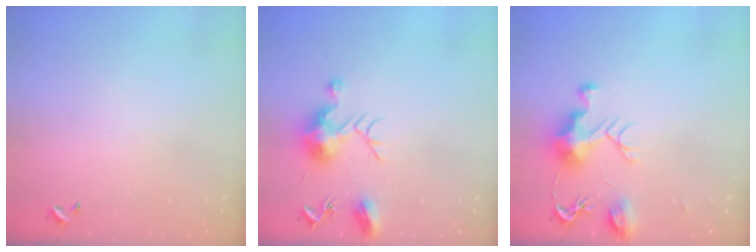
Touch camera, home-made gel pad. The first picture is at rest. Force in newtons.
{"total": 12.0, "press": 12.0, "slide": 0.5}
{"total": 9.4, "press": 9.4, "slide": 0.3}